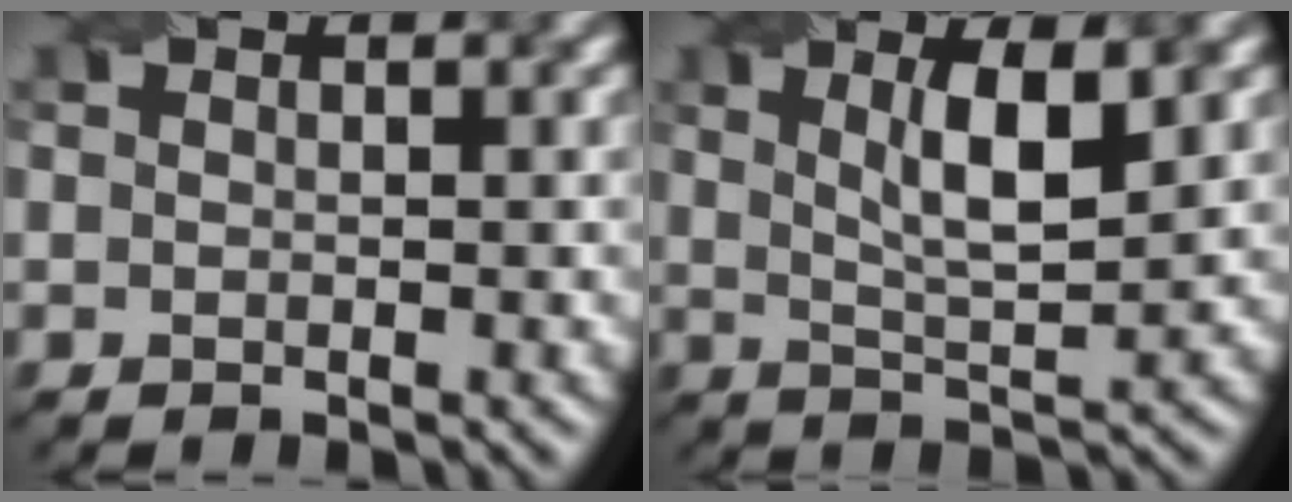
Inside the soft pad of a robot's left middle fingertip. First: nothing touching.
{"total": 5.1, "force": [1.9, 1.2, 4.6], "torque": [-0.079, -0.002, 0.032]}